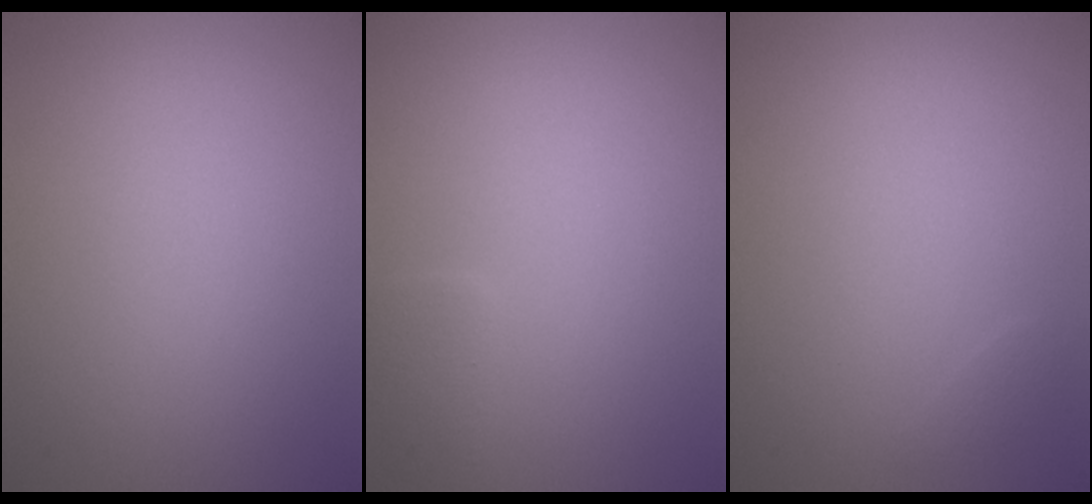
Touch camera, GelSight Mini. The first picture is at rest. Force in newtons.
{"total": 1.2, "press": 1.2, "slide": 0.1}
{"total": 0.5, "press": 0.5, "slide": 0.0}